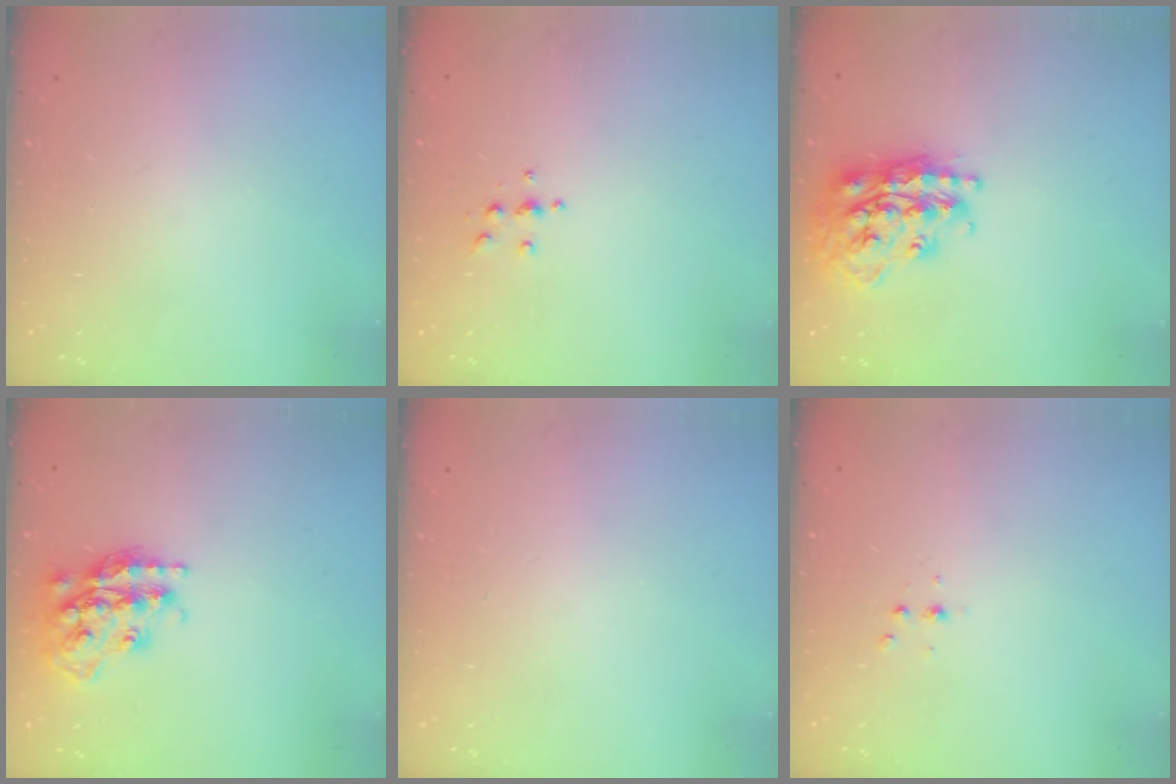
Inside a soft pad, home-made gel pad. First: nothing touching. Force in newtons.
{"total": 5.3, "press": 5.3, "slide": 0.5}
{"total": 20.8, "press": 20.8, "slide": 1.4}
{"total": 18.6, "press": 18.5, "slide": 1.5}
{"total": 0.6, "press": 0.0, "slide": 0.6}
{"total": 2.3, "press": 2.3, "slide": 0.3}